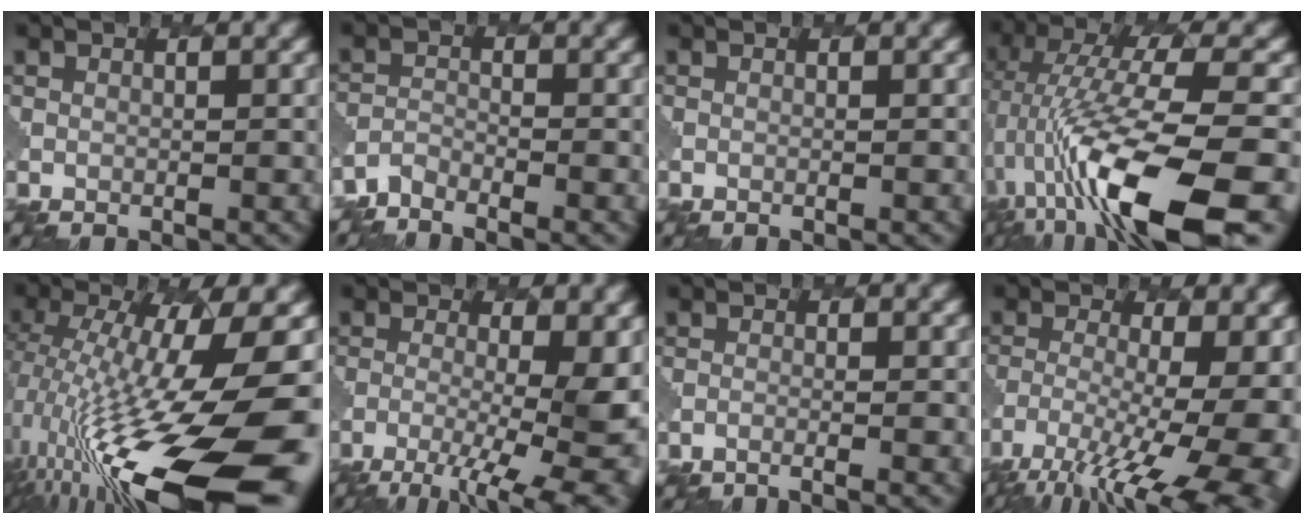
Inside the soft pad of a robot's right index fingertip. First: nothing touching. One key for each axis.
{"total": 2.2, "fx": -2.1, "fy": 0.3, "fz": 0.1, "tx": -0.010, "ty": -0.002, "tz": -0.052}
{"total": 0.0}
{"total": 14.2, "fx": -4.8, "fy": 4.2, "fz": 12.7, "tx": -0.241, "ty": 0.005, "tz": -0.074}
{"total": 17.3, "fx": -4.7, "fy": 4.7, "fz": 15.9, "tx": -0.281, "ty": 0.000, "tz": -0.082}
{"total": 9.3, "fx": -3.1, "fy": 3.0, "fz": 8.2, "tx": -0.130, "ty": -0.009, "tz": -0.045}
{"total": 1.8, "fx": -1.4, "fy": 0.4, "fz": 1.1, "tx": -0.008, "ty": 0.004, "tz": -0.031}
{"total": 15.2, "fx": -7.5, "fy": 5.5, "fz": 12.0, "tx": -0.187, "ty": -0.028, "tz": -0.101}